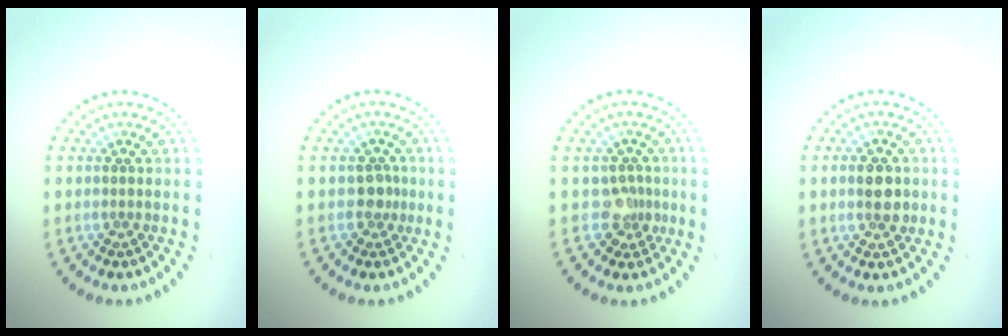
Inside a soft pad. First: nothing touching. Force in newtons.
{"total": 1.4, "press": 1.0, "slide": 0.9}
{"total": 2.0, "press": 1.5, "slide": 1.3}
{"total": 2.8, "press": 2.8, "slide": 0.1}